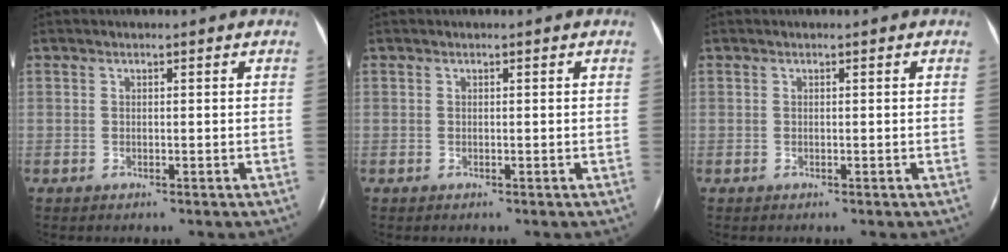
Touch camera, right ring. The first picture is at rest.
{"total": 0.0}
{"total": 0.0}